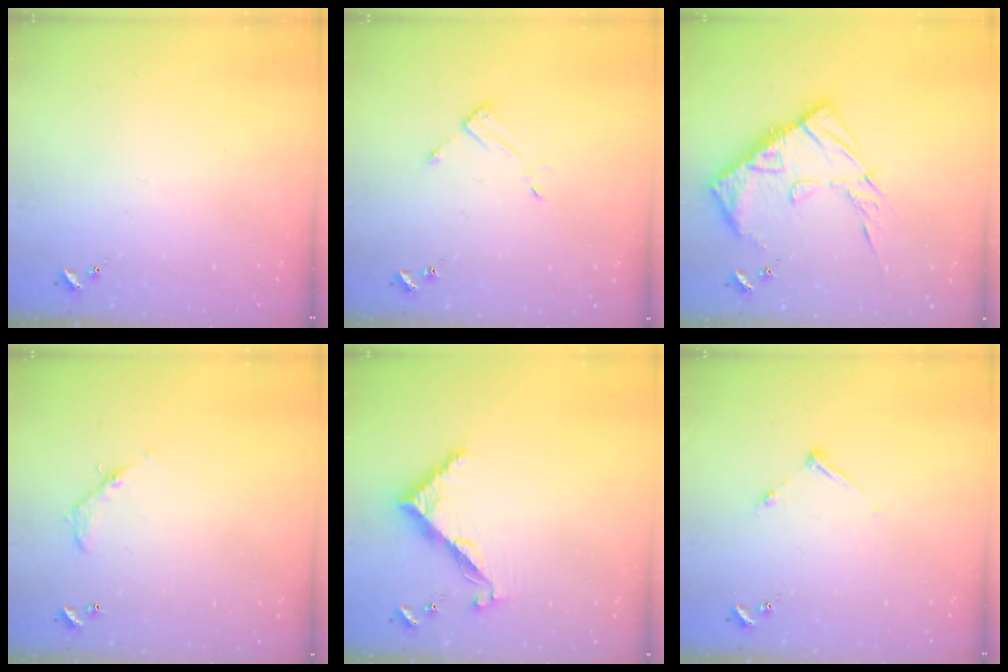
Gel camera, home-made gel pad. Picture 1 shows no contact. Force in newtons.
{"total": 3.5, "press": 3.5, "slide": 0.1}
{"total": 16.8, "press": 16.7, "slide": 1.7}
{"total": 6.2, "press": 6.2, "slide": 0.4}
{"total": 8.7, "press": 8.7, "slide": 0.6}
{"total": 5.6, "press": 5.6, "slide": 0.6}